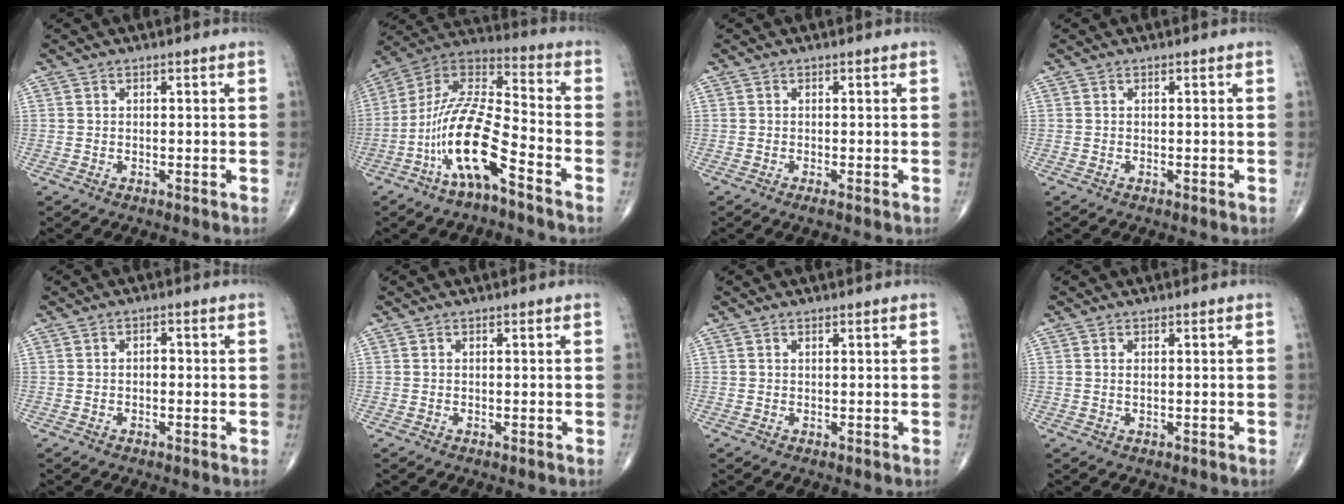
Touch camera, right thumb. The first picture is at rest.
{"total": 15.8, "force": [-7.6, 4.5, 13.0], "torque": [-0.262, 0.065, -0.146]}
{"total": 0.8, "force": [-0.5, 0.1, 0.6], "torque": [-0.018, -0.004, -0.012]}
{"total": 0.0}
{"total": 1.4, "force": [-0.1, 0.8, 1.1], "torque": [-0.013, 0.005, -0.006]}
{"total": 0.0}
{"total": 0.0}
{"total": 0.7, "force": [0.2, 0.2, 0.6], "torque": [-0.015, -0.001, 0.005]}